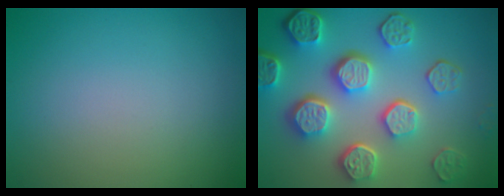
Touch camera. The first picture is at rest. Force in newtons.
{"total": 8.4, "press": 6.2, "slide": 5.6}